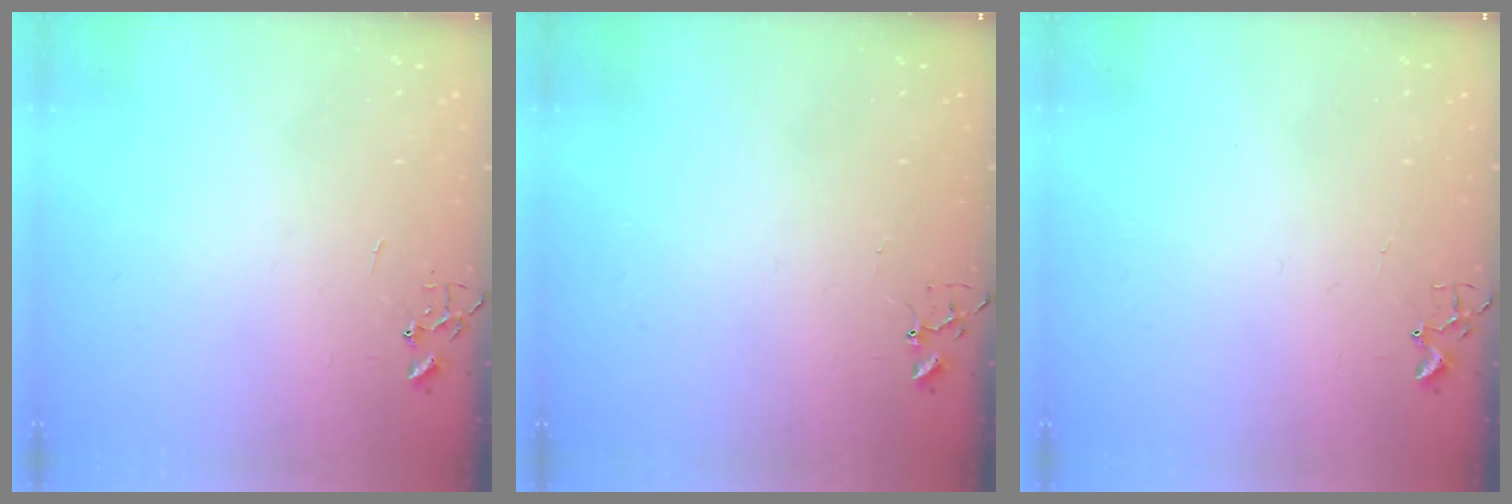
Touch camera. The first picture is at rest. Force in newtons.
{"total": 3.9, "press": 3.9, "slide": 0.3}
{"total": 1.9, "press": 1.9, "slide": 0.2}